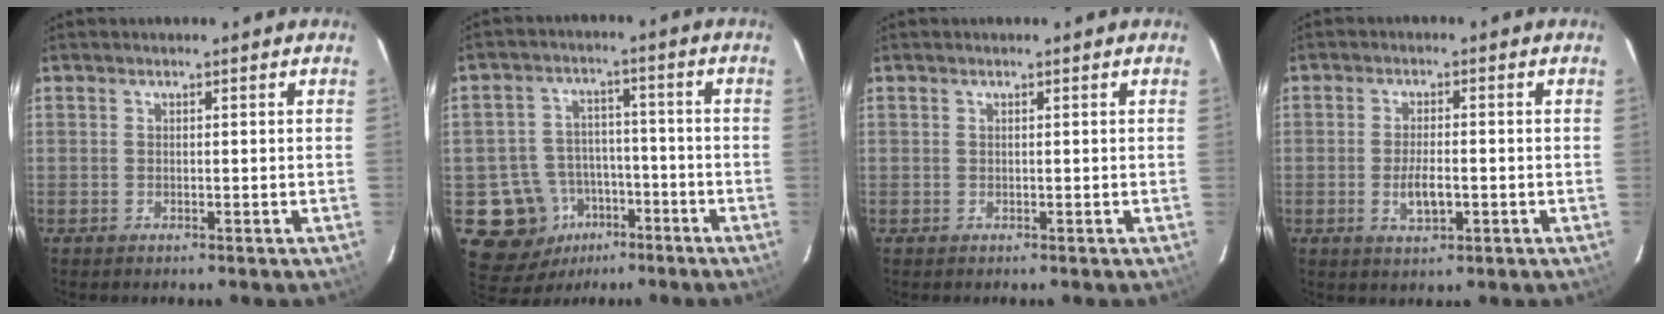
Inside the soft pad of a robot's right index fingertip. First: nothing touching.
{"total": 11.4, "force": [-5.3, 9.6, 2.8], "torque": [-0.081, 0.026, -0.064]}
{"total": 0.0}
{"total": 4.7, "force": [-1.3, 1.8, 4.1], "torque": [-0.081, -0.007, -0.018]}